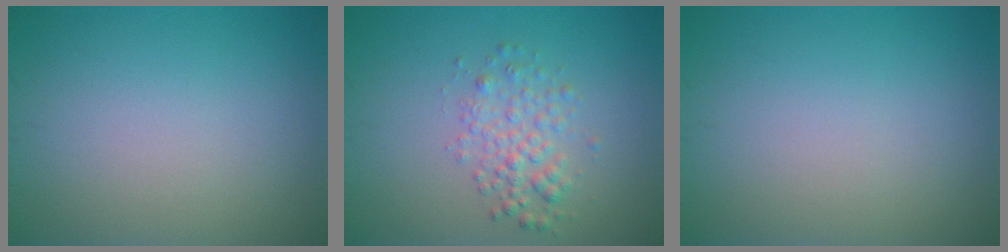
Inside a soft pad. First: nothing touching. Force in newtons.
{"total": 2.6, "press": 2.6, "slide": 0.1}
{"total": 0.0}